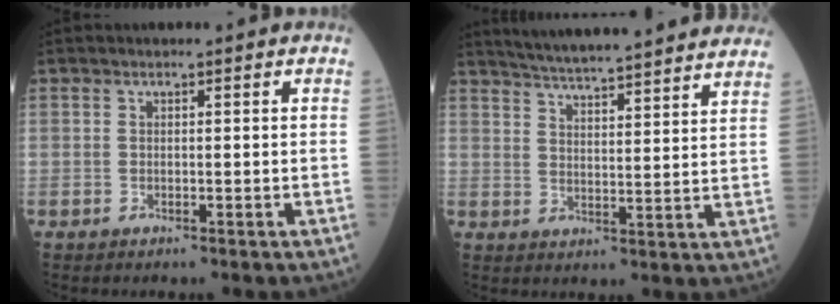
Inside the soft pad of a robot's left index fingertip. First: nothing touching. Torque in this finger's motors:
{"motor_torque": [0.06, -0.94, 0.26, 0.12]}